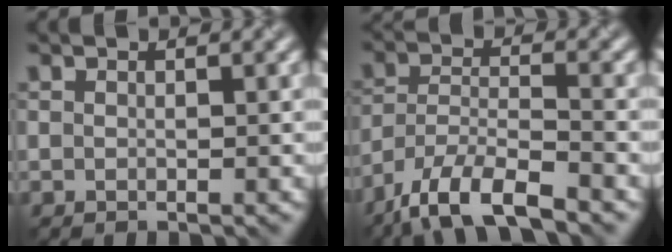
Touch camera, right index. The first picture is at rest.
{"total": 8.2, "force": [-6.1, 2.4, 4.8], "torque": [-0.086, -0.005, -0.121]}